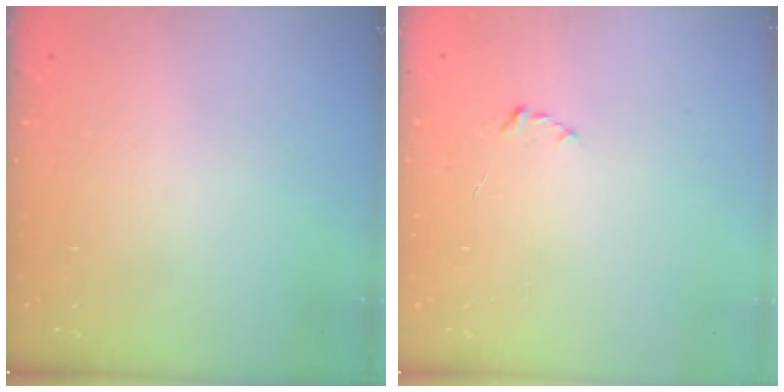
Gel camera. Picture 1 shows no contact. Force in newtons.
{"total": 2.2, "press": 2.1, "slide": 0.3}